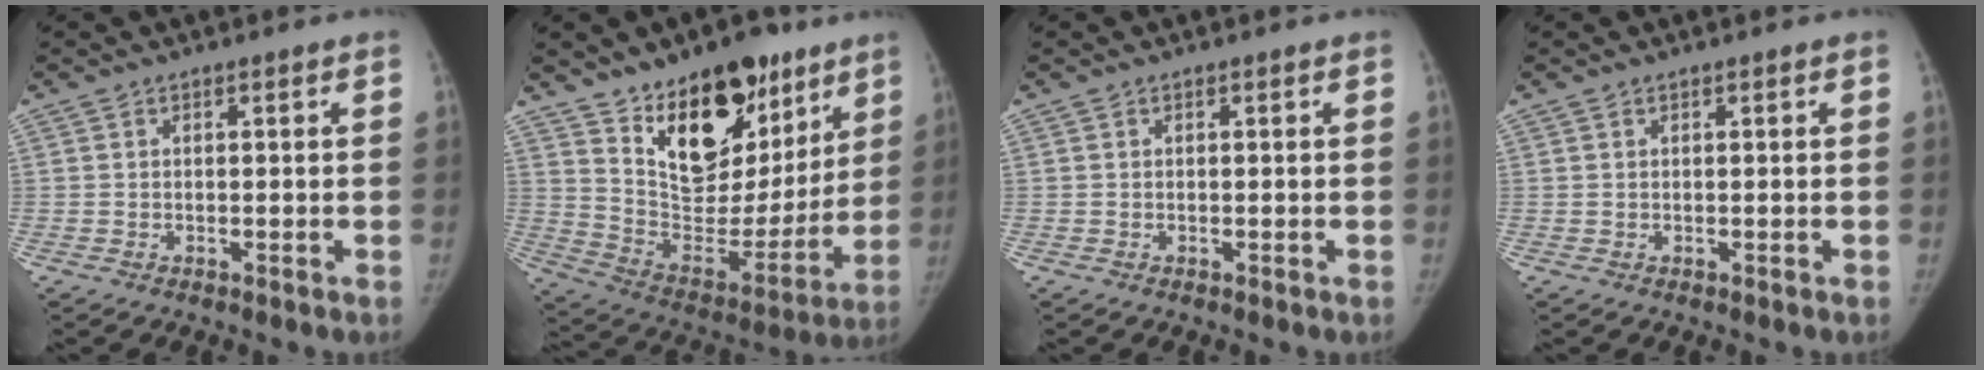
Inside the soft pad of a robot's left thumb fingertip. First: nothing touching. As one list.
[{"total": 23.1, "force": [14.1, 12.5, 13.2], "torque": [-0.148, -0.076, 0.236]}, {"total": 0.0}, {"total": 0.0}]